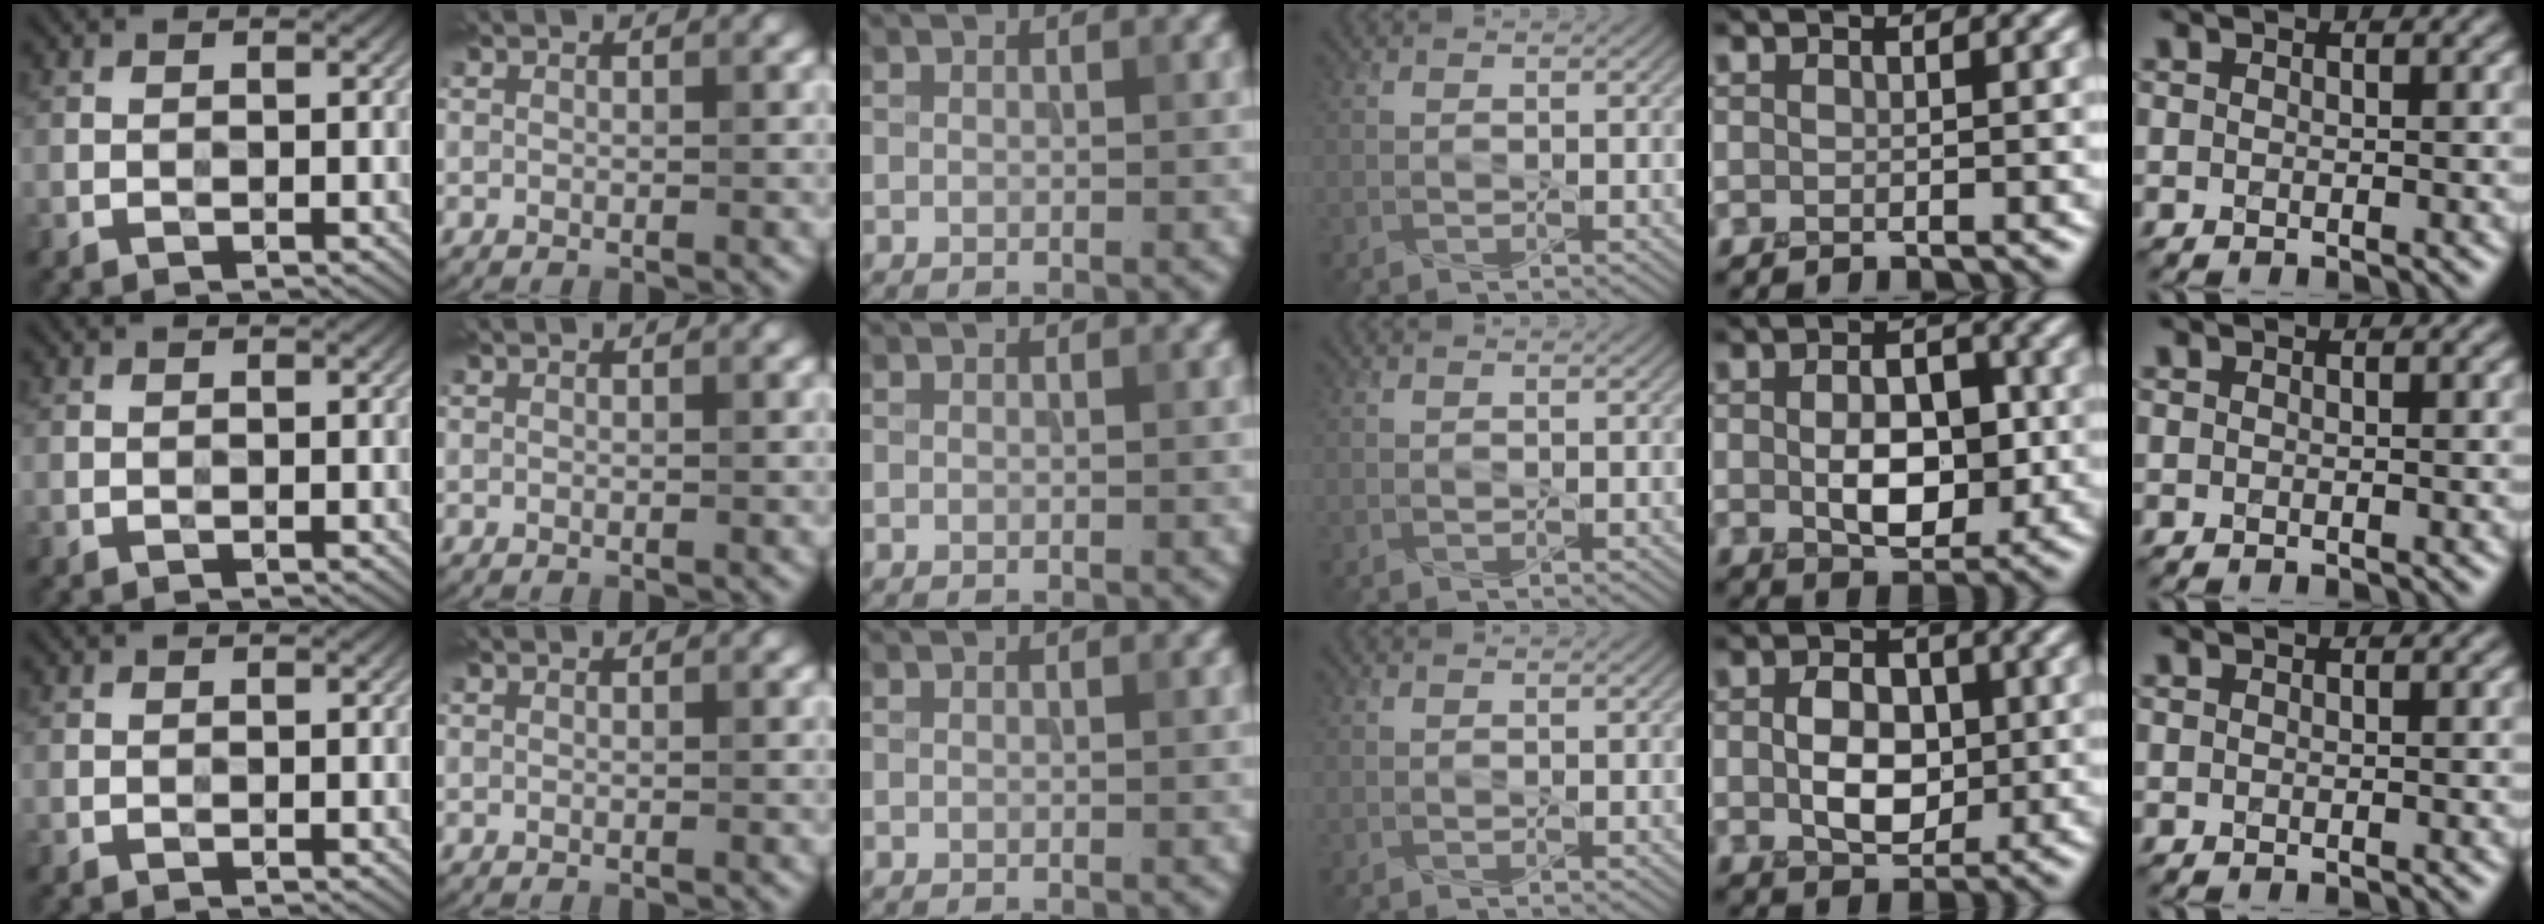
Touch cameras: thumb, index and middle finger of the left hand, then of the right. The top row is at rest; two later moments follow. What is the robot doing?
{"motion": "press", "object": "joystick"}